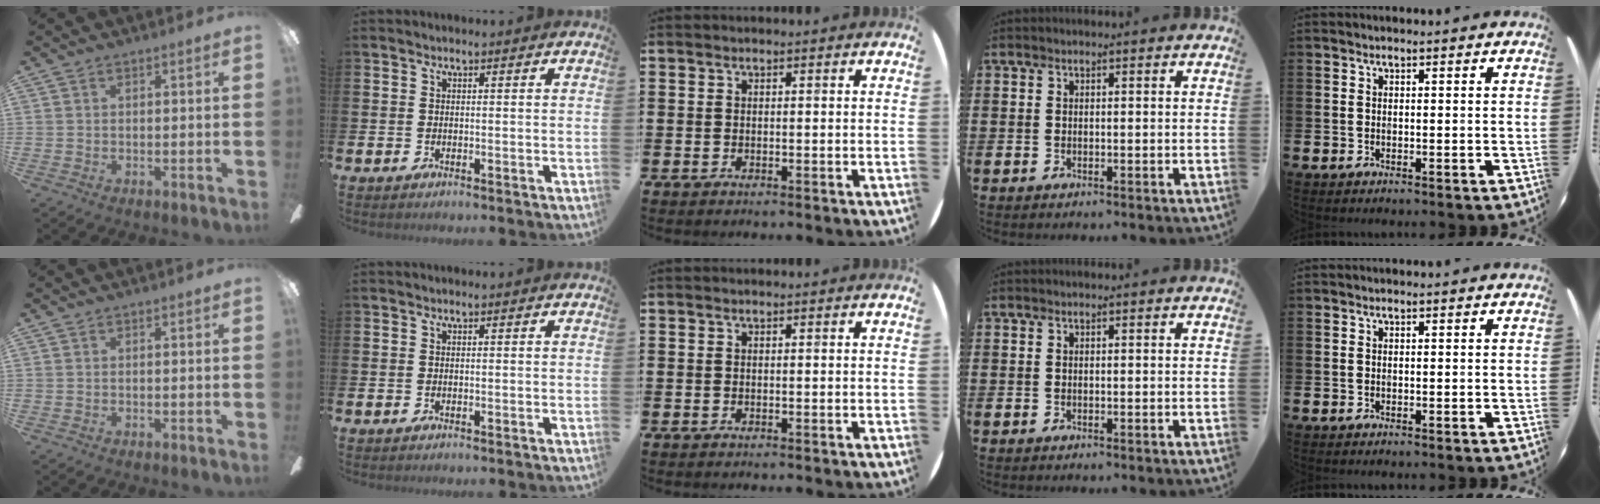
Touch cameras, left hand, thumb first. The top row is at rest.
{}